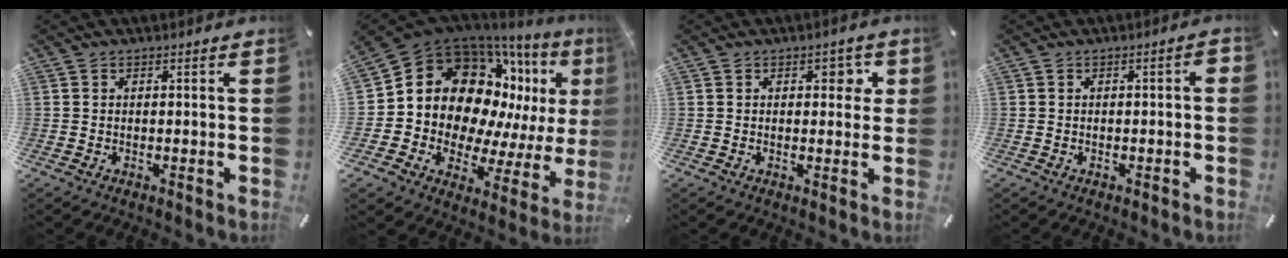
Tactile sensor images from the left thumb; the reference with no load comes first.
{"total": 17.4, "force": [6.6, 13.4, 9.0], "torque": [-0.165, -0.074, 0.128]}
{"total": 3.4, "force": [1.0, 2.2, 2.4], "torque": [-0.022, -0.002, 0.006]}
{"total": 2.0, "force": [-0.7, 0.9, 1.6], "torque": [-0.028, 0.007, -0.014]}